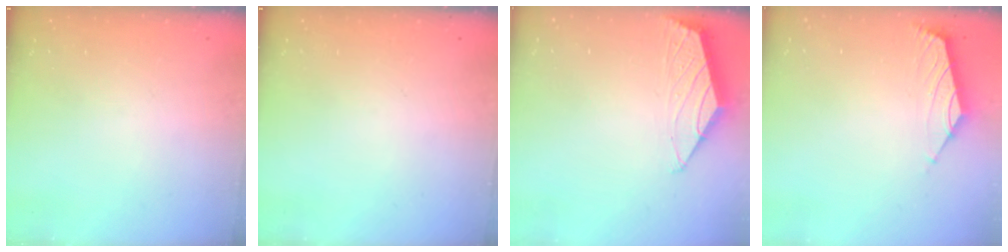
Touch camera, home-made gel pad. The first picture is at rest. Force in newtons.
{"total": 0.0}
{"total": 1.6, "press": 1.5, "slide": 0.4}
{"total": 1.8, "press": 1.6, "slide": 0.7}